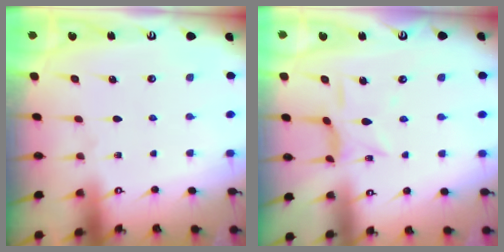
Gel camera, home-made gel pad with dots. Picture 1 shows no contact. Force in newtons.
{"total": 5.9, "press": 5.8, "slide": 0.9}